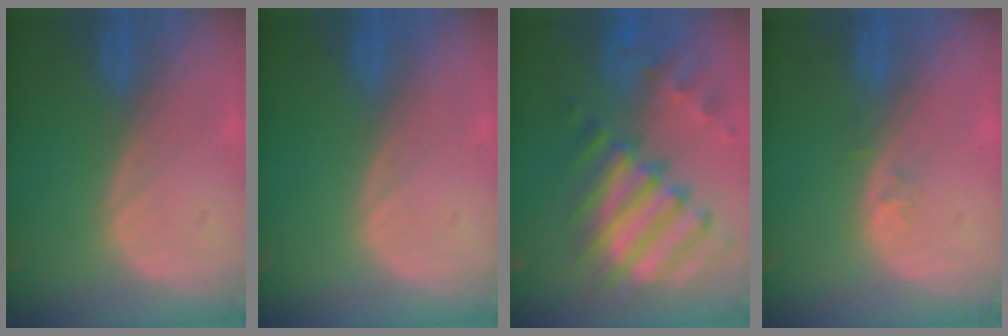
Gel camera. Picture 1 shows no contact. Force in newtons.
{"total": 0.0}
{"total": 11.9, "press": 10.3, "slide": 5.9}
{"total": 1.1, "press": 0.8, "slide": 0.7}